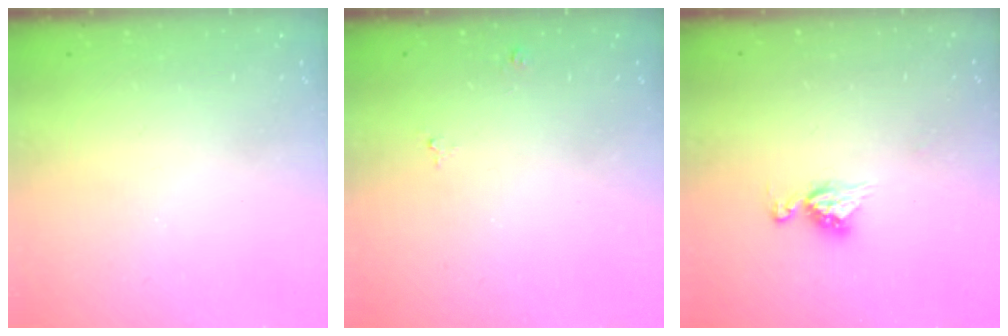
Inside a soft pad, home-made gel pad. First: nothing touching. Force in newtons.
{"total": 4.1, "press": 4.1, "slide": 0.4}
{"total": 6.9, "press": 6.8, "slide": 0.6}